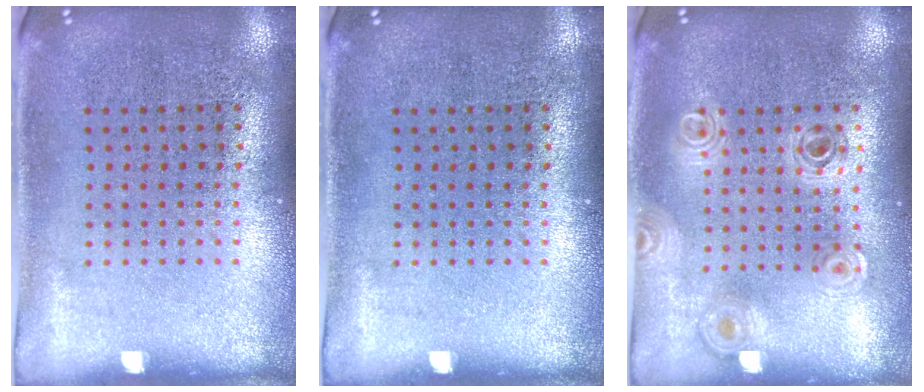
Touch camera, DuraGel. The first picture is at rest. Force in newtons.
{"total": 0.0}
{"total": 0.8, "press": 0.8, "slide": 0.2}